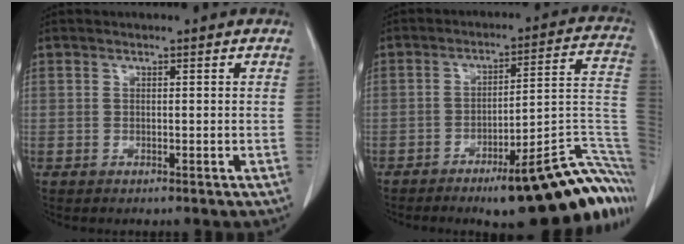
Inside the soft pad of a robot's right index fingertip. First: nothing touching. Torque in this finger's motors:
{"motor_torque": [0.37, -0.33, 0.25, 0.10]}